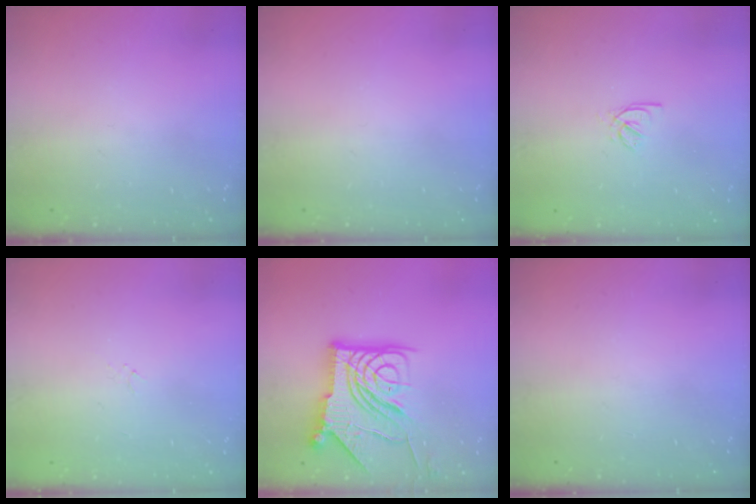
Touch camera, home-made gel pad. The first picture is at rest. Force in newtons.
{"total": 0.0}
{"total": 2.0, "press": 2.0, "slide": 0.4}
{"total": 0.9, "press": 0.8, "slide": 0.4}
{"total": 21.3, "press": 21.2, "slide": 2.4}
{"total": 0.0}